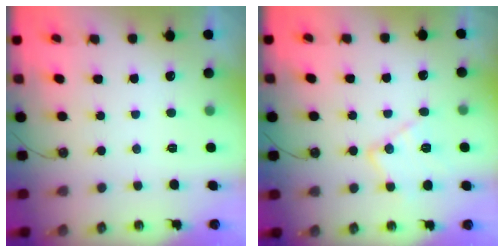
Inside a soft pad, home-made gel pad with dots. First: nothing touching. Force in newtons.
{"total": 12.6, "press": 12.6, "slide": 0.7}